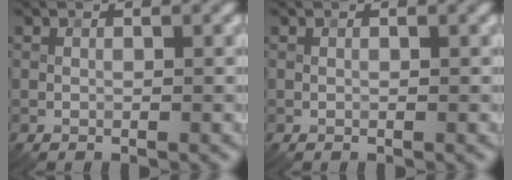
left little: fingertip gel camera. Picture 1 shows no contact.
{"total": 0.0}